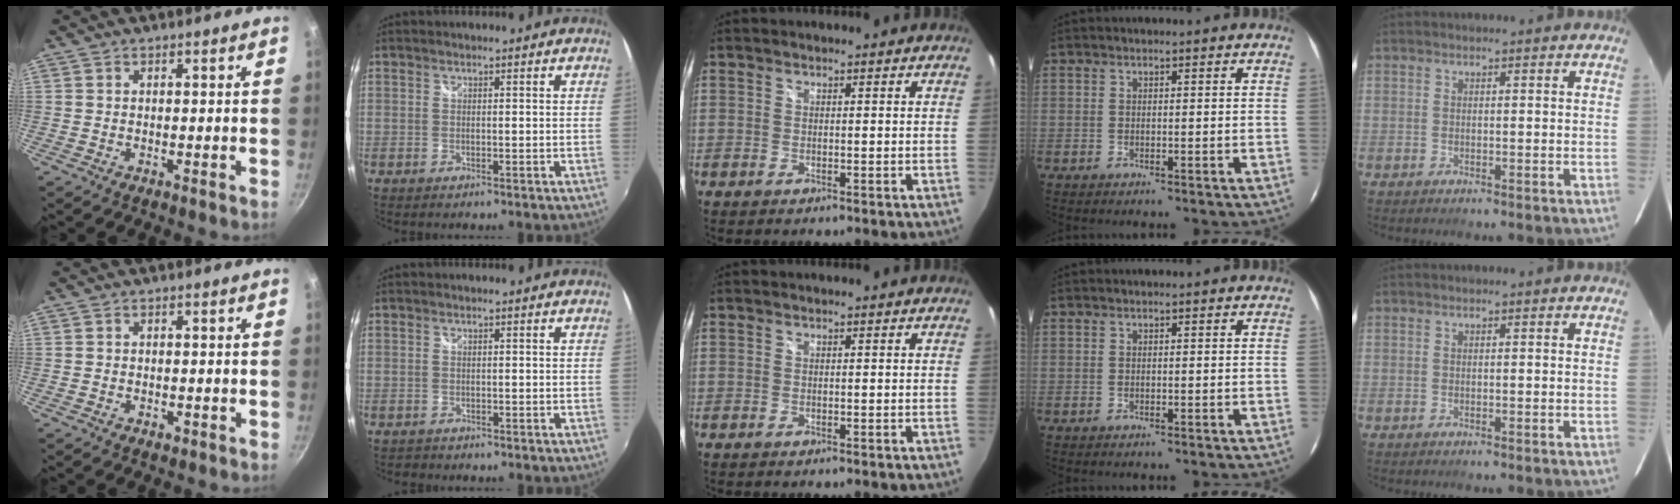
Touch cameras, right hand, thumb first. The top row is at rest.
{"thumb": {"total": 1.1, "force": [-0.6, 0.7, 0.6], "torque": [-0.012, 0.001, -0.008]}, "index": {"total": 0.8, "force": [-0.6, 0.5, 0.0], "torque": [-0.002, -0.001, -0.009]}}